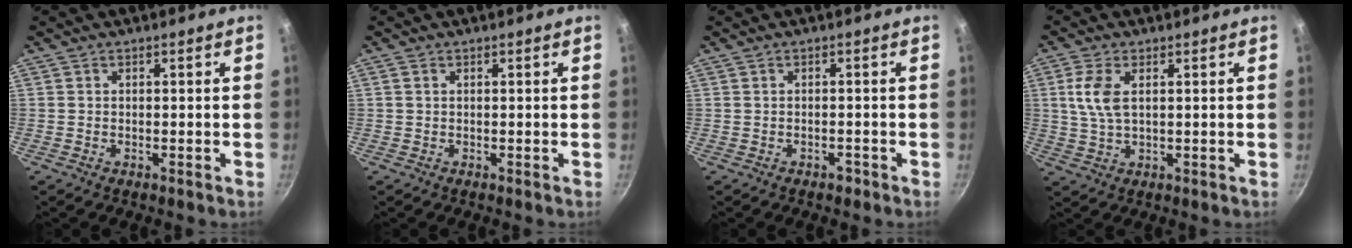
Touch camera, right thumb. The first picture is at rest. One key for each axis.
{"total": 0.0}
{"total": 1.1, "fx": -0.8, "fy": 0.6, "fz": 0.4, "tx": -0.004, "ty": 0.009, "tz": -0.005}
{"total": 6.2, "fx": 1.4, "fy": 3.2, "fz": 5.1, "tx": -0.107, "ty": 0.001, "tz": 0.029}